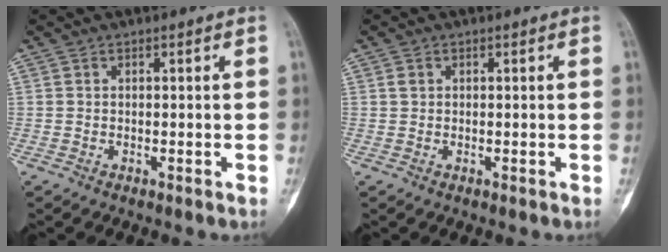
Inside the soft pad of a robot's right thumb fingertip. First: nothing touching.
{"total": 1.0, "force": [0.4, 0.8, 0.5], "torque": [-0.008, 0.003, 0.009]}